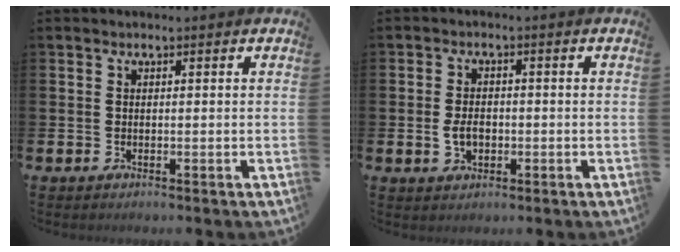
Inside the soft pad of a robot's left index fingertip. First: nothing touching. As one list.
[{"total": 3.0, "force": [-0.5, 2.1, 2.2], "torque": [-0.032, 0.001, -0.013]}]